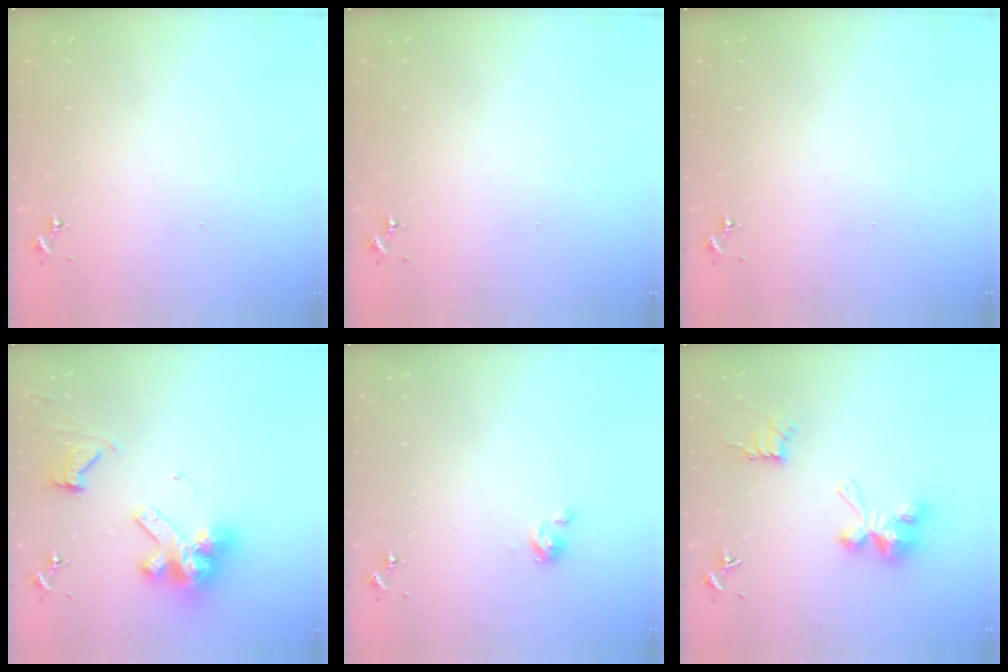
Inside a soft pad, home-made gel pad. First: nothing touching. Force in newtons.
{"total": 0.0}
{"total": 0.0}
{"total": 15.1, "press": 15.0, "slide": 1.8}
{"total": 2.7, "press": 2.7, "slide": 0.3}
{"total": 9.4, "press": 9.4, "slide": 0.2}